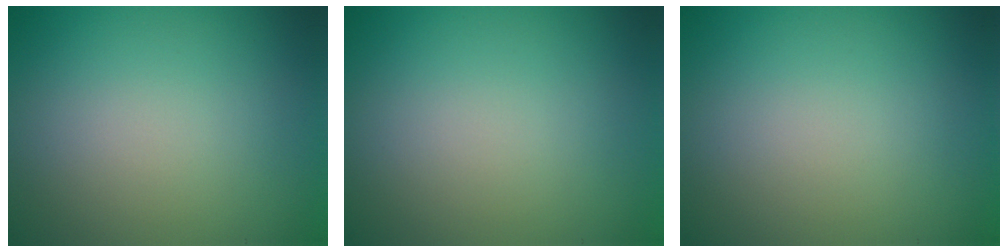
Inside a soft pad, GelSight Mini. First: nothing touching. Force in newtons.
{"total": 0.0}
{"total": 0.0}